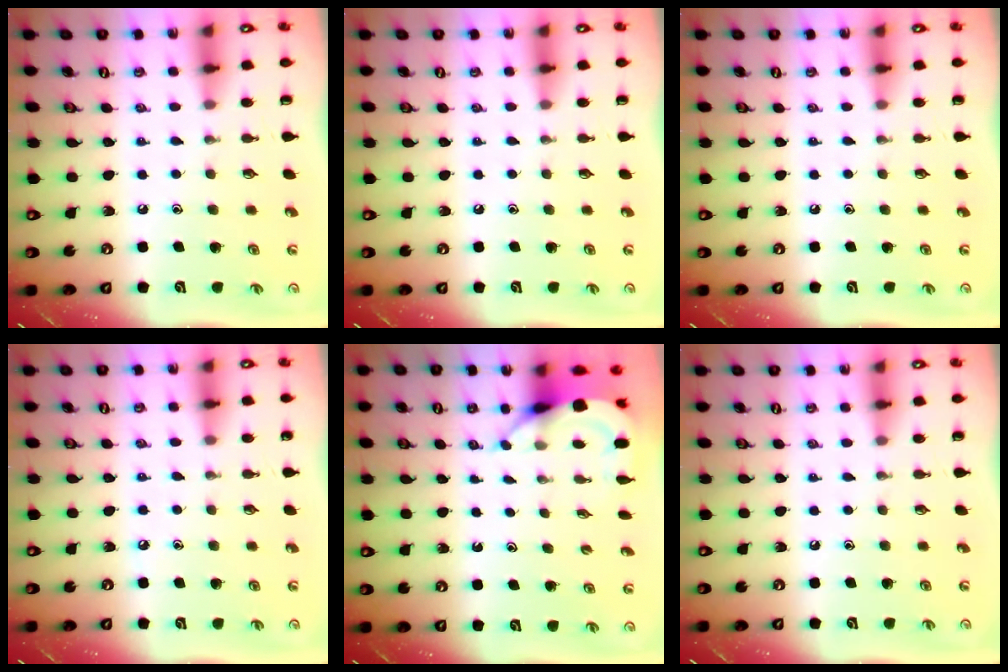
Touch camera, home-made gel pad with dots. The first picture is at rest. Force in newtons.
{"total": 0.0}
{"total": 0.0}
{"total": 3.9, "press": 3.8, "slide": 0.5}
{"total": 4.4, "press": 4.4, "slide": 0.5}
{"total": 0.0}